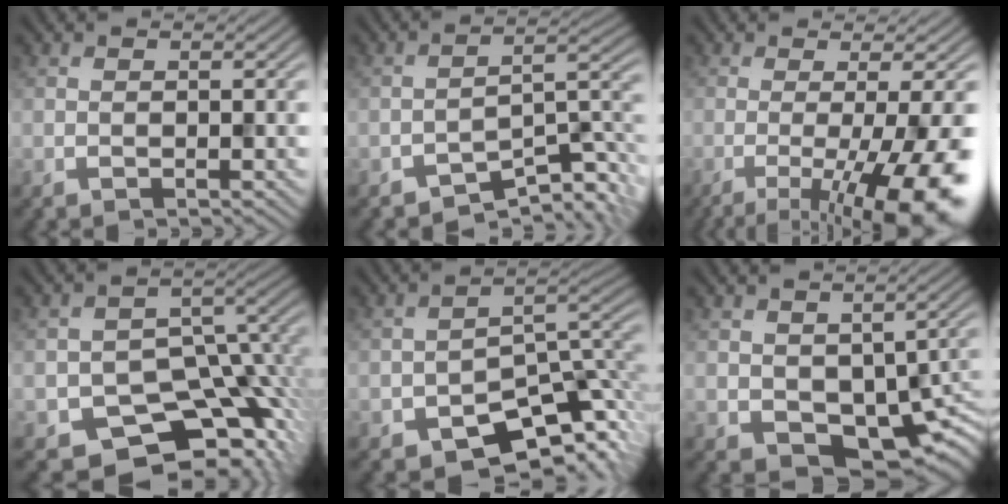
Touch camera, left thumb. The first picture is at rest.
{"total": 6.1, "force": [-5.2, 1.5, 2.9], "torque": [-0.032, 0.000, -0.081]}
{"total": 10.7, "force": [-3.9, 2.6, 9.6], "torque": [-0.128, -0.011, -0.043]}
{"total": 11.5, "force": [-6.9, 7.3, 5.7], "torque": [-0.070, -0.024, -0.089]}
{"total": 8.3, "force": [-6.6, 3.7, 3.5], "torque": [-0.036, -0.025, -0.104]}
{"total": 7.0, "force": [-1.5, 4.9, 4.7], "torque": [-0.073, -0.031, -0.005]}